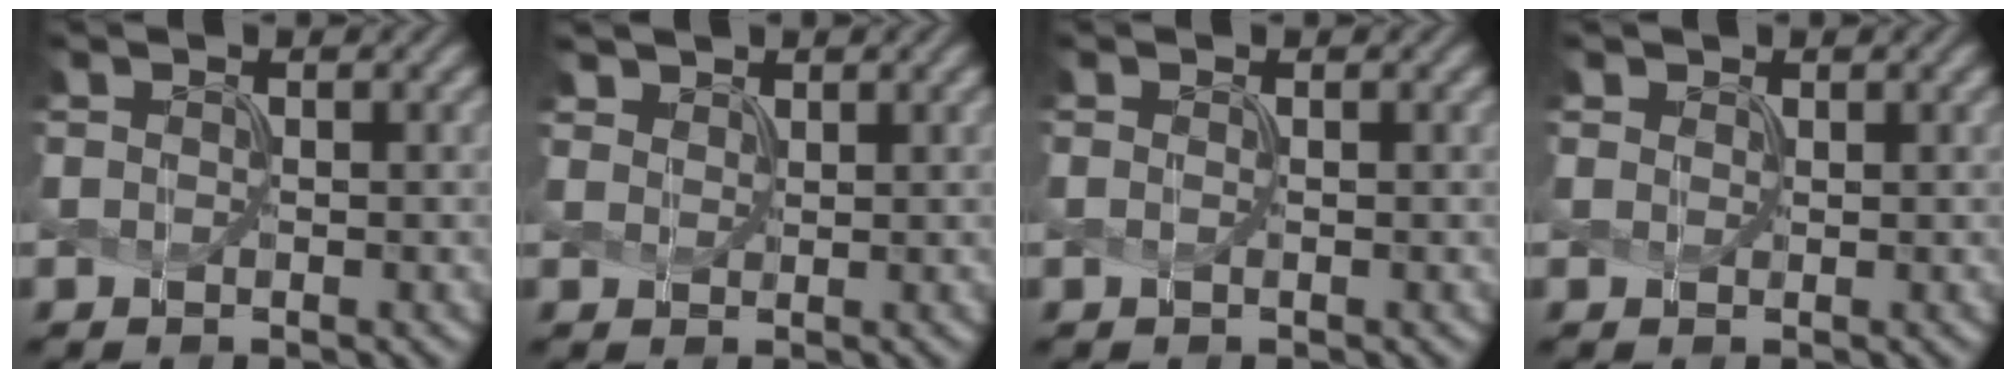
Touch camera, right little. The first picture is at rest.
{"total": 1.4, "force": [1.2, 0.4, -0.7], "torque": [0.006, -0.003, 0.038]}
{"total": 0.7, "force": [-0.4, -0.3, -0.5], "torque": [0.006, 0.001, 0.001]}
{"total": 1.0, "force": [0.3, 0.2, -0.9], "torque": [0.014, 0.001, 0.013]}